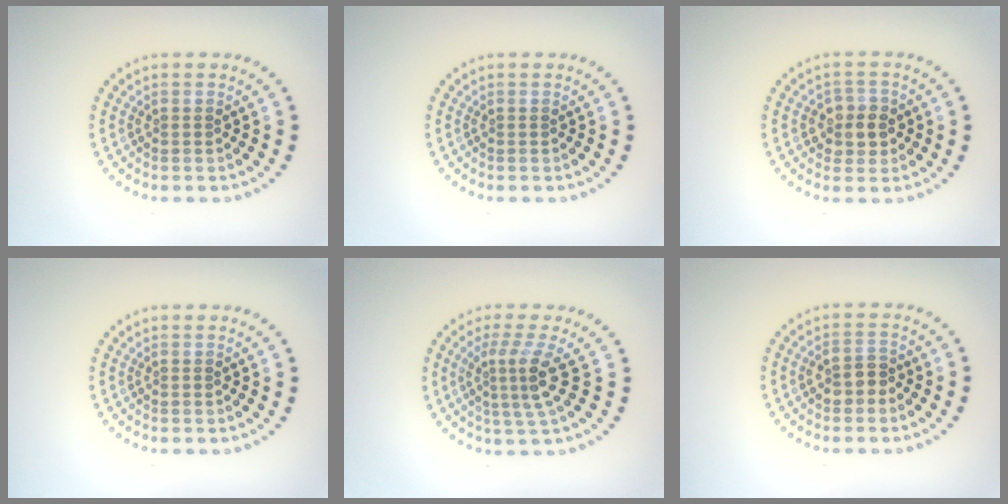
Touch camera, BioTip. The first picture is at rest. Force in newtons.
{"total": 0.0}
{"total": 2.6, "press": 2.4, "slide": 1.0}
{"total": 0.0}
{"total": 3.3, "press": 2.3, "slide": 2.4}
{"total": 2.1, "press": 2.0, "slide": 0.5}